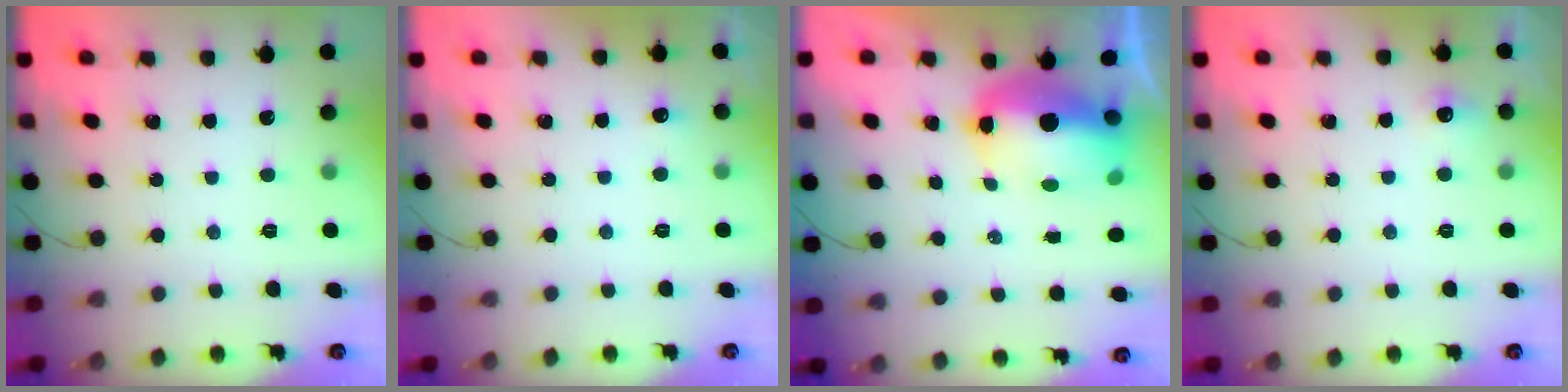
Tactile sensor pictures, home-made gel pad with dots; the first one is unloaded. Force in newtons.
{"total": 3.7, "press": 3.5, "slide": 1.2}
{"total": 13.6, "press": 13.4, "slide": 2.8}
{"total": 5.0, "press": 4.8, "slide": 1.4}